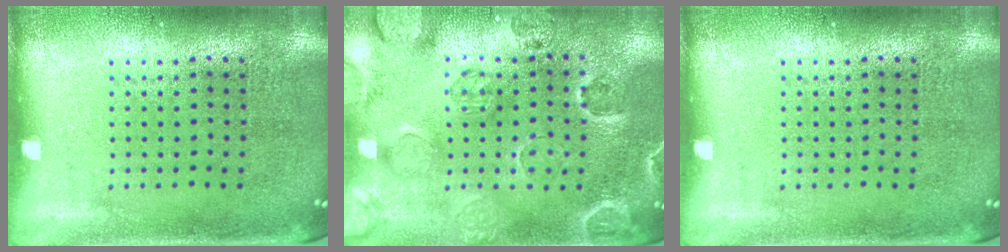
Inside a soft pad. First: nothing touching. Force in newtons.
{"total": 2.5, "press": 2.3, "slide": 1.0}
{"total": 0.0}